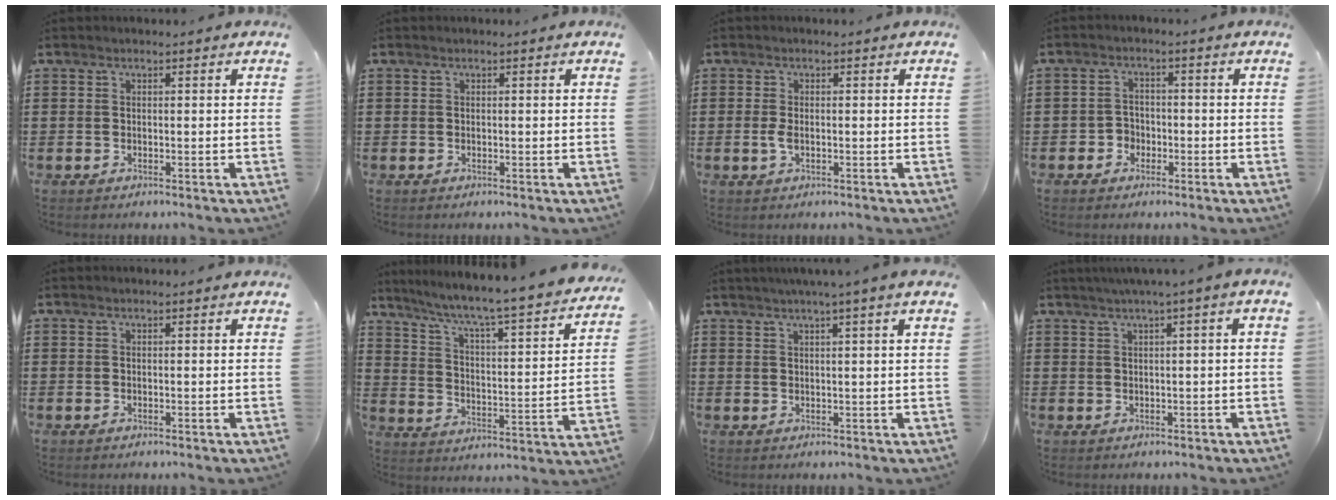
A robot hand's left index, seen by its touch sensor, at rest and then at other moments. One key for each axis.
{"total": 0.0}
{"total": 1.8, "fx": -0.3, "fy": 0.8, "fz": 1.6, "tx": -0.046, "ty": -0.004, "tz": -0.011}
{"total": 2.5, "fx": -1.4, "fy": 2.0, "fz": 0.5, "tx": -0.016, "ty": 0.006, "tz": -0.031}
{"total": 0.0}
{"total": 5.4, "fx": 4.4, "fy": -0.4, "fz": 3.0, "tx": -0.080, "ty": -0.049, "tz": 0.062}
{"total": 2.3, "fx": 1.4, "fy": -0.8, "fz": 1.6, "tx": -0.030, "ty": -0.002, "tz": 0.024}
{"total": 1.6, "fx": 0.2, "fy": -0.3, "fz": 1.6, "tx": -0.027, "ty": -0.005, "tz": 0.002}